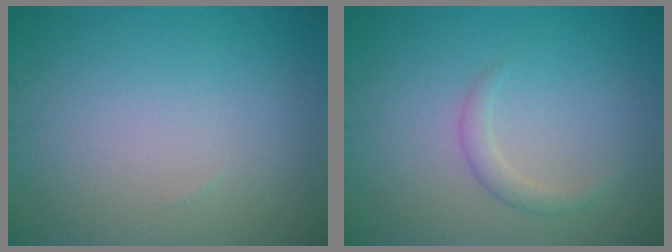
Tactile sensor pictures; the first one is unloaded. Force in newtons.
{"total": 1.5, "press": 1.5, "slide": 0.1}